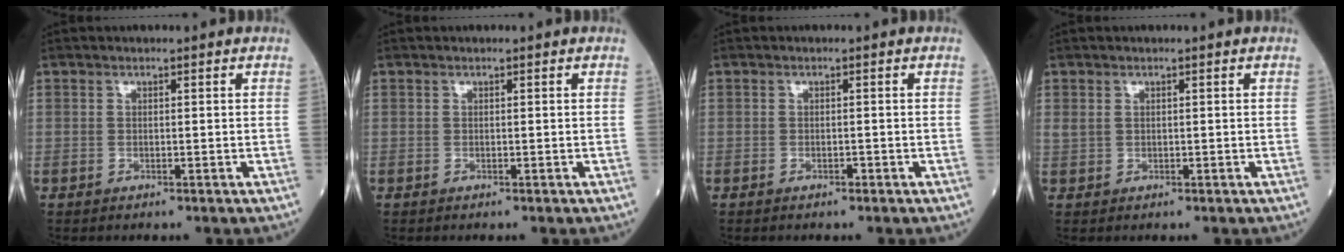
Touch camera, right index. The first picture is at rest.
{"total": 0.0}
{"total": 0.6, "force": [-0.4, 0.3, 0.4], "torque": [-0.005, 0.000, -0.005]}
{"total": 1.1, "force": [0.5, 0.8, 0.4], "torque": [-0.011, 0.008, 0.013]}